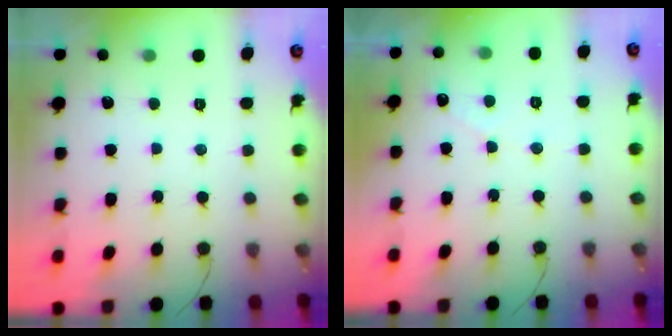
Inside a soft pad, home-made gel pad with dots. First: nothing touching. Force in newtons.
{"total": 1.6, "press": 1.6, "slide": 0.1}